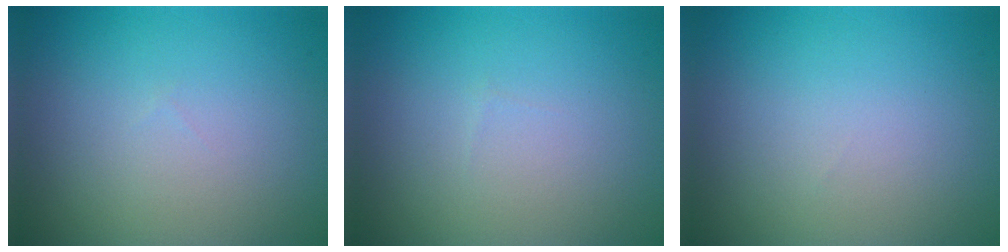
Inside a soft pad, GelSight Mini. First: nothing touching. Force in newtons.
{"total": 0.0}
{"total": 0.0}